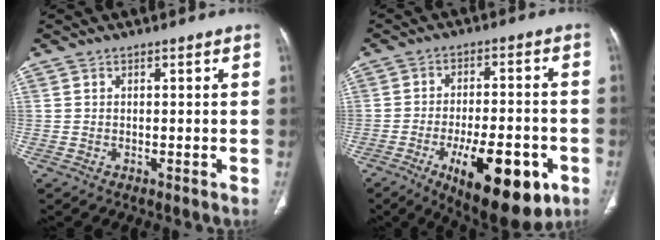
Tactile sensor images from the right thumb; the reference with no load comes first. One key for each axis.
{"total": 18.7, "fx": -7.8, "fy": 7.4, "fz": 15.3, "tx": -0.199, "ty": 0.019, "tz": -0.099}